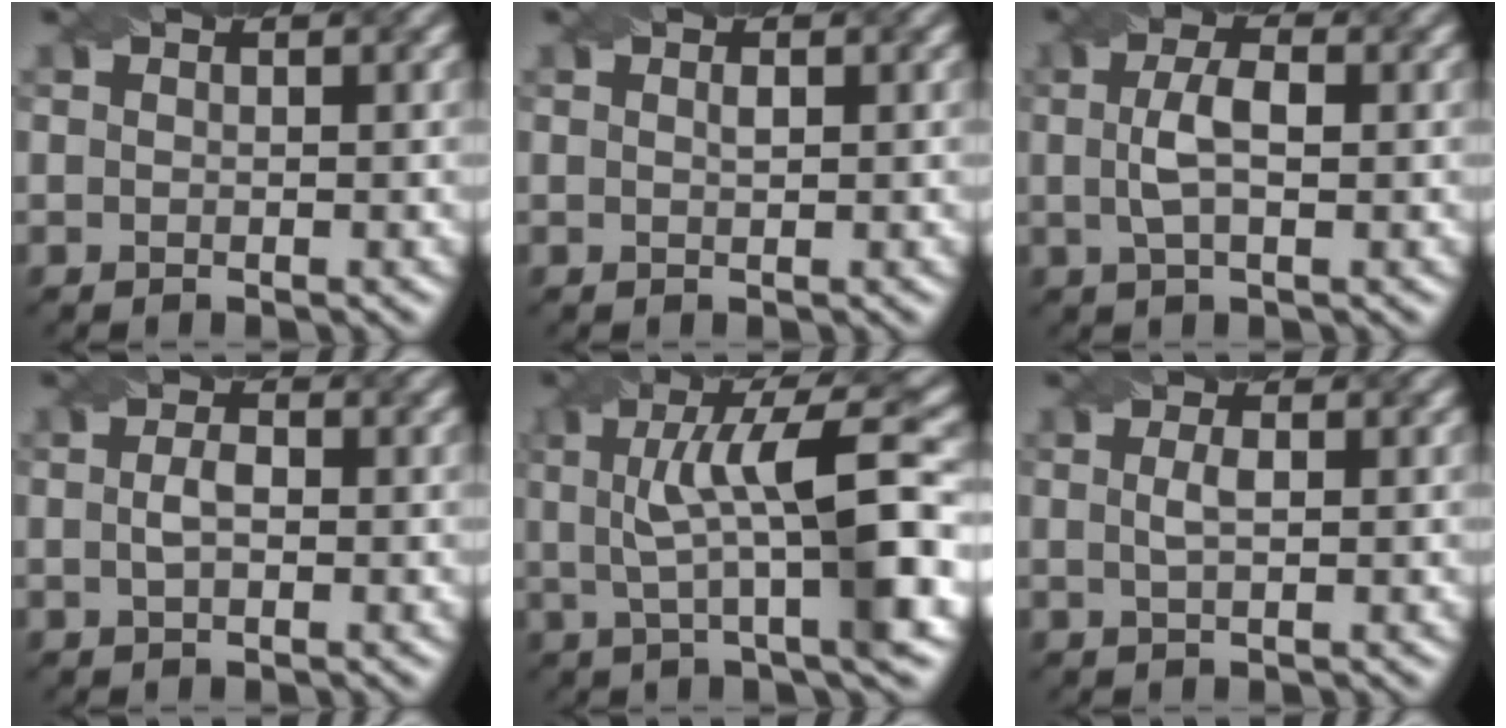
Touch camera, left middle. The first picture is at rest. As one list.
[{"total": 0.6, "force": [0.2, 0.2, 0.5], "torque": [-0.012, 0.002, 0.005]}, {"total": 3.3, "force": [0.2, 1.2, 3.1], "torque": [-0.069, 0.006, 0.000]}, {"total": 1.8, "force": [-0.1, 0.8, 1.5], "torque": [-0.036, 0.002, -0.003]}, {"total": 9.5, "force": [1.0, 2.0, 9.3], "torque": [-0.141, 0.012, 0.018]}, {"total": 1.4, "force": [0.1, 0.4, 1.4], "torque": [-0.029, 0.005, 0.003]}]